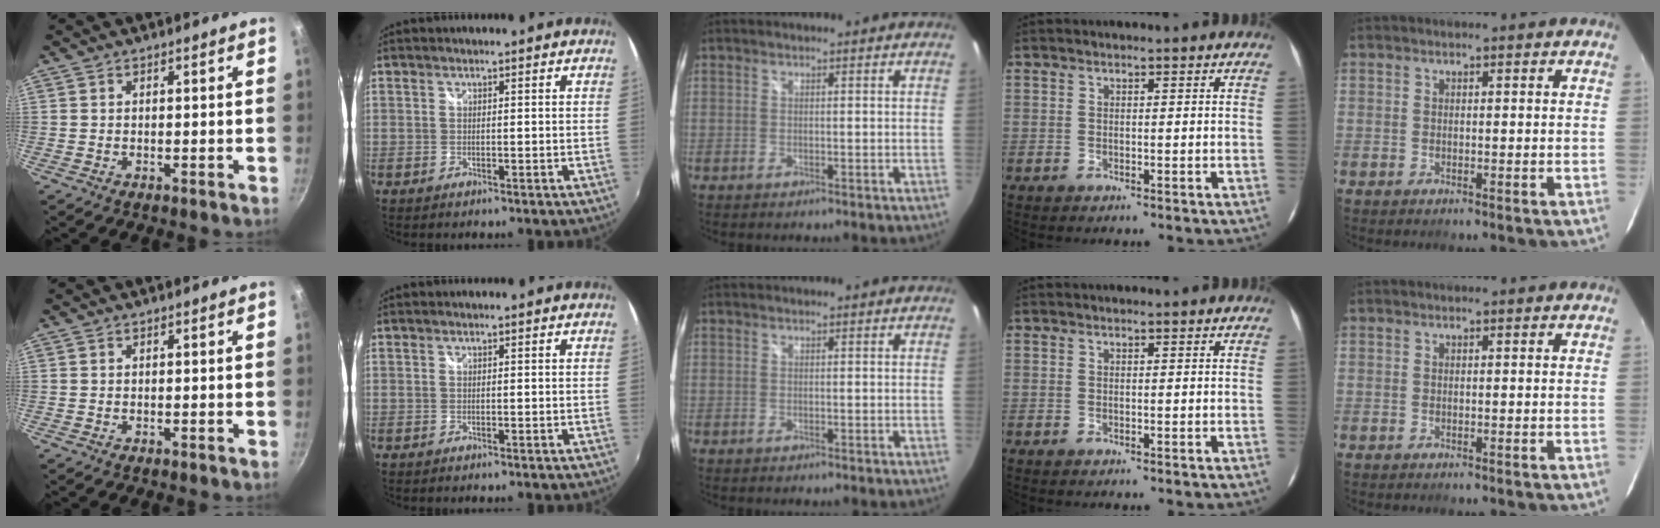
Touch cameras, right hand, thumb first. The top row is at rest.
{}